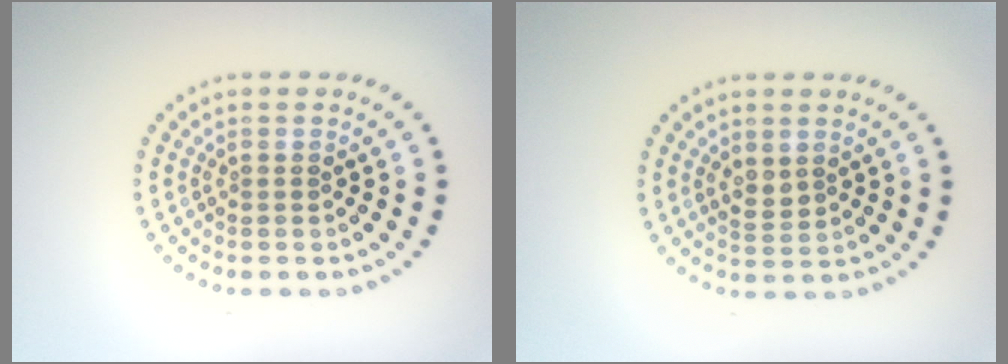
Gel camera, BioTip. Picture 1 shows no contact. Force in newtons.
{"total": 1.4, "press": 1.3, "slide": 0.5}